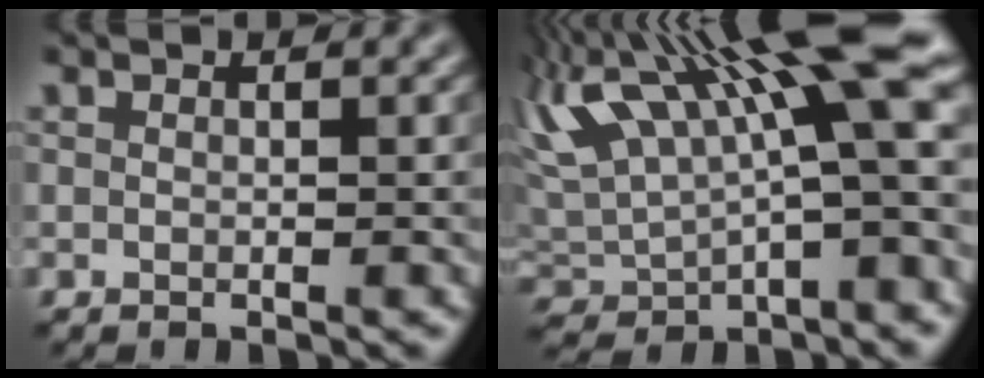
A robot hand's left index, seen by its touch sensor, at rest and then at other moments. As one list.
[{"total": 14.7, "force": [4.2, 4.7, 13.3], "torque": [-0.247, 0.013, 0.080]}]